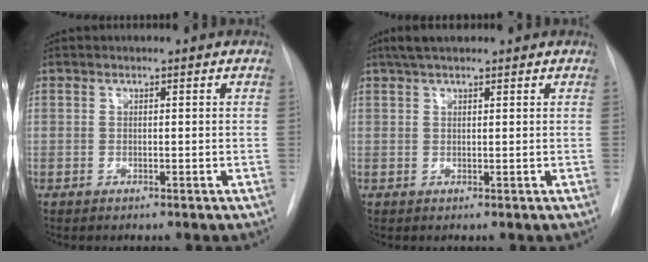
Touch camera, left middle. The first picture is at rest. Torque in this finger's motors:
{"motor_torque": [0.29, -0.28, 0.03, 0.01]}